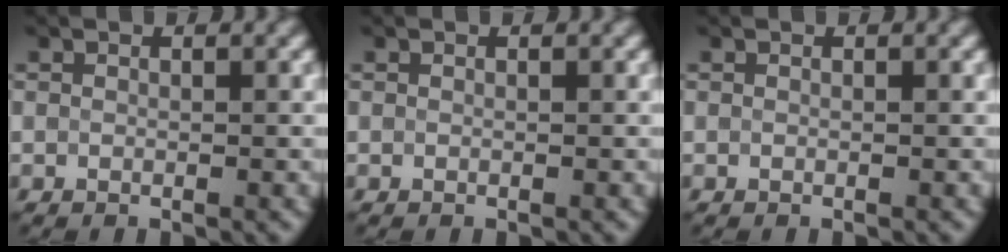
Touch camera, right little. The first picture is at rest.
{"total": 0.0}
{"total": 0.0}